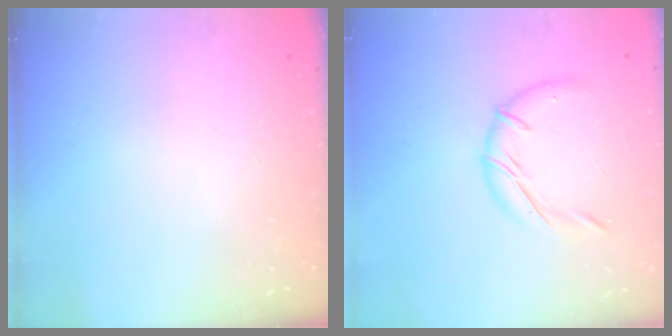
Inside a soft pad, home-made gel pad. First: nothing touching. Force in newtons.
{"total": 10.4, "press": 10.4, "slide": 0.5}